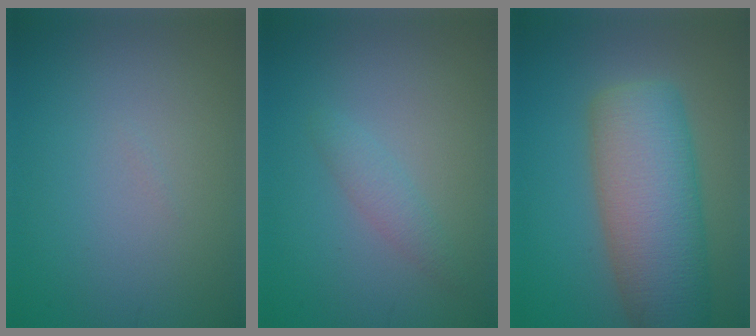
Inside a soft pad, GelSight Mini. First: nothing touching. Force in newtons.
{"total": 1.6, "press": 1.6, "slide": 0.2}
{"total": 10.0, "press": 9.9, "slide": 0.7}